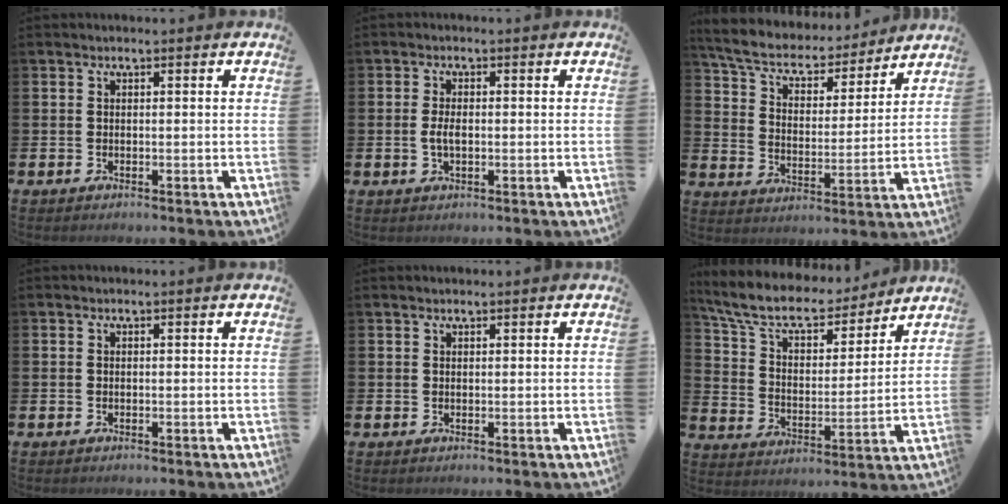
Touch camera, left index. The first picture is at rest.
{"total": 2.4, "force": [-0.1, 1.1, 2.1], "torque": [-0.040, 0.003, -0.004]}
{"total": 7.3, "force": [6.6, 2.3, 2.1], "torque": [-0.079, -0.046, 0.114]}
{"total": 0.0}
{"total": 0.7, "force": [0.7, 0.1, 0.1], "torque": [-0.001, 0.001, 0.013]}
{"total": 9.8, "force": [8.5, 3.4, 3.5], "torque": [-0.105, -0.053, 0.148]}